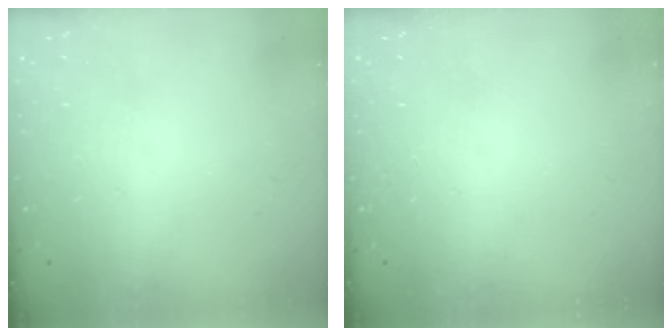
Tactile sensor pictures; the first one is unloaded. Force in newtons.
{"total": 0.0}